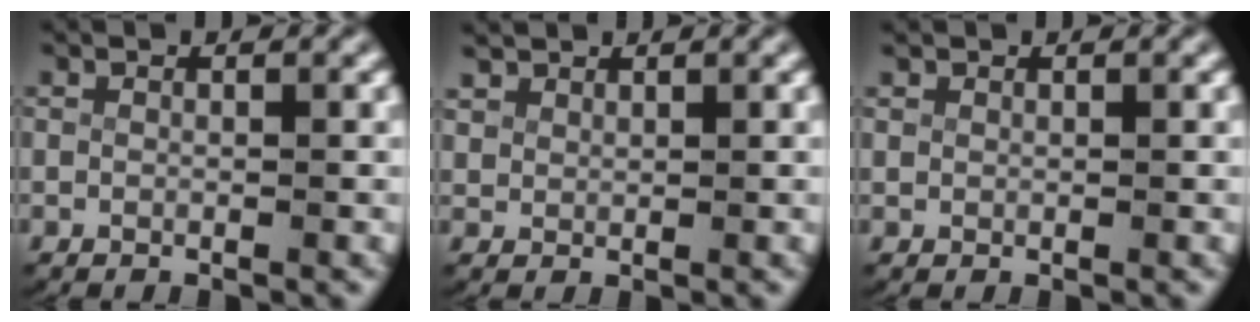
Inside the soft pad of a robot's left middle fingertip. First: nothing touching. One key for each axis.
{"total": 1.6, "fx": 1.5, "fy": 0.5, "fz": 0.2, "tx": -0.014, "ty": 0.000, "tz": 0.039}
{"total": 0.5, "fx": 0.5, "fy": 0.2, "fz": 0.0, "tx": -0.009, "ty": -0.006, "tz": 0.017}